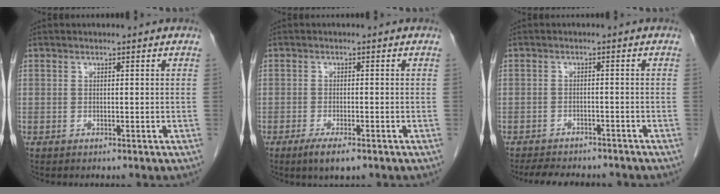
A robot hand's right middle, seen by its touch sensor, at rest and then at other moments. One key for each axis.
{"total": 3.8, "fx": -2.4, "fy": 0.8, "fz": 2.8, "tx": -0.051, "ty": -0.007, "tz": -0.038}
{"total": 8.8, "fx": -7.7, "fy": 2.7, "fz": 3.1, "tx": -0.049, "ty": -0.002, "tz": -0.104}